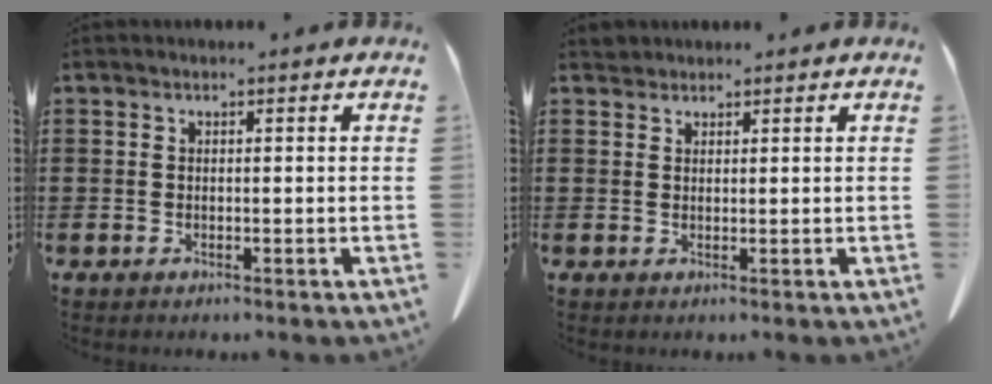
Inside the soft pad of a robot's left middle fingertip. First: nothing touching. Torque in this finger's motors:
{"motor_torque": [0.34, 0.69, -0.07, 0.00]}